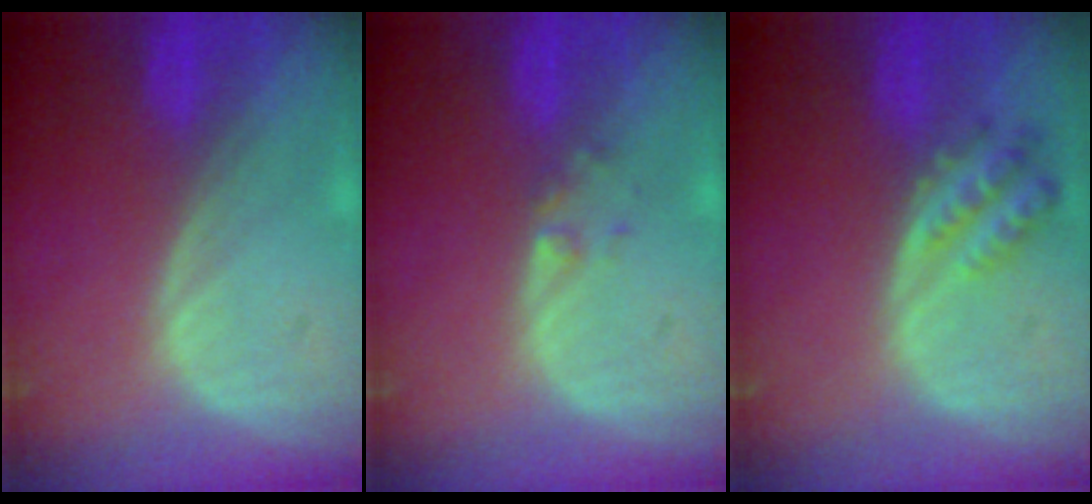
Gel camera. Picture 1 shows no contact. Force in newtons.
{"total": 1.2, "press": 1.2, "slide": 0.1}
{"total": 4.5, "press": 4.5, "slide": 0.6}